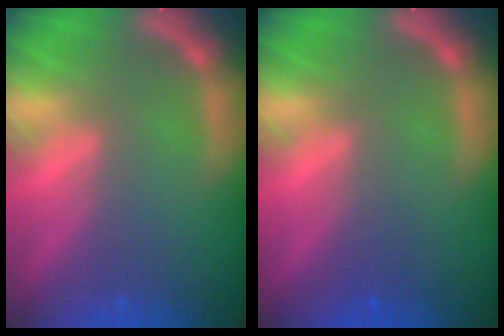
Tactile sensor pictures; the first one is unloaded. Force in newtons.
{"total": 1.0}